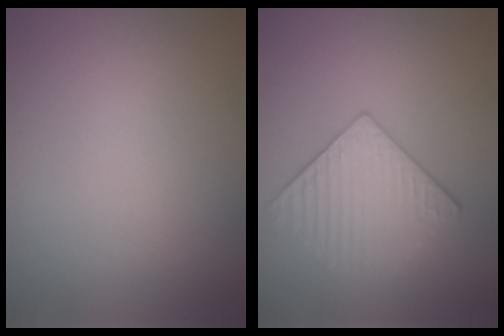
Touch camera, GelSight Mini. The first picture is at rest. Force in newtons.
{"total": 4.0, "press": 3.8, "slide": 1.2}